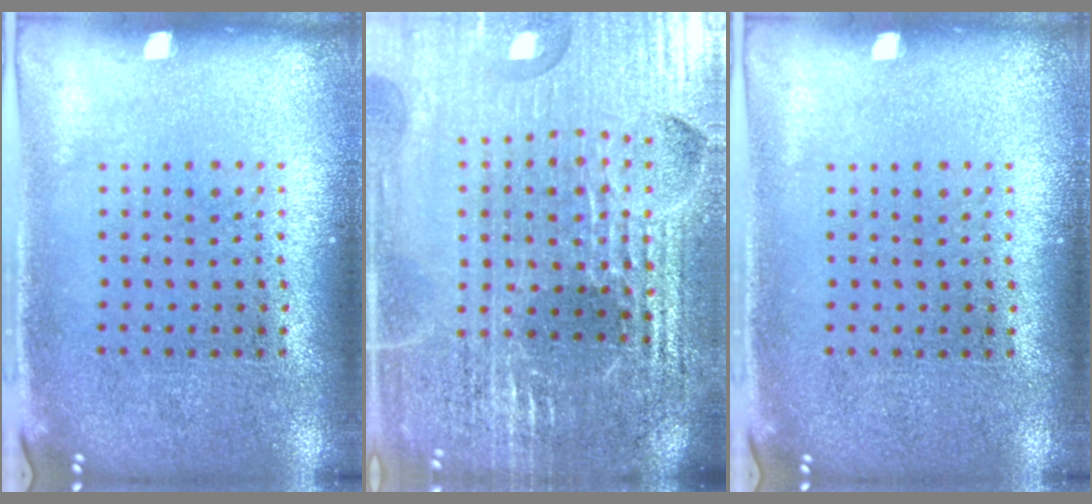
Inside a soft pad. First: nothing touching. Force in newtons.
{"total": 5.4, "press": 4.9, "slide": 2.1}
{"total": 0.0}